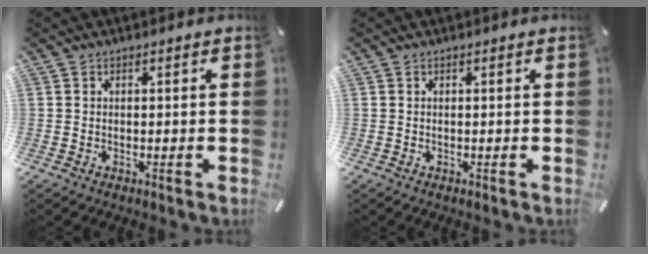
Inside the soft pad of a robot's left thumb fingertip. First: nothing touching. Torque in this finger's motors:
{"motor_torque": [-0.07, -0.02, -0.03, 0.09, 0.00]}